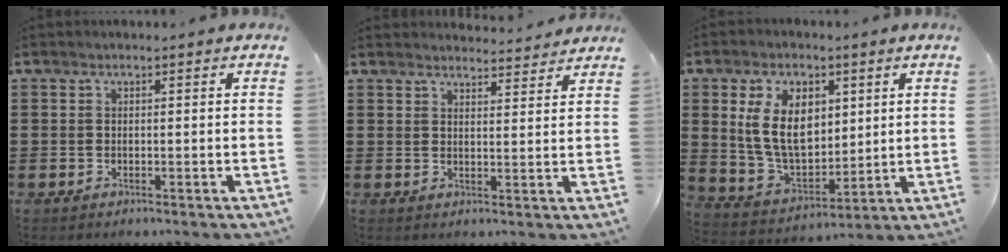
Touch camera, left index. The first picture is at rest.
{"total": 3.1, "force": [3.1, 0.2, 0.2], "torque": [-0.006, -0.018, 0.055]}
{"total": 10.9, "force": [3.4, 6.8, 7.8], "torque": [-0.184, 0.007, 0.060]}